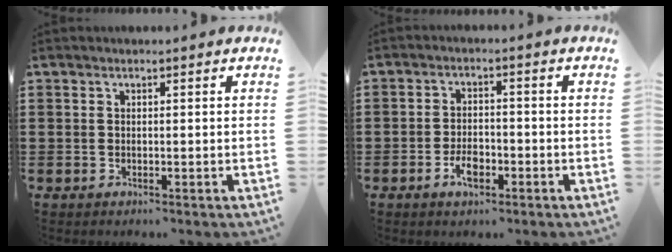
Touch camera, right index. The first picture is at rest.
{"total": 4.0, "force": [-1.9, 2.0, 2.8], "torque": [-0.056, 0.001, -0.036]}